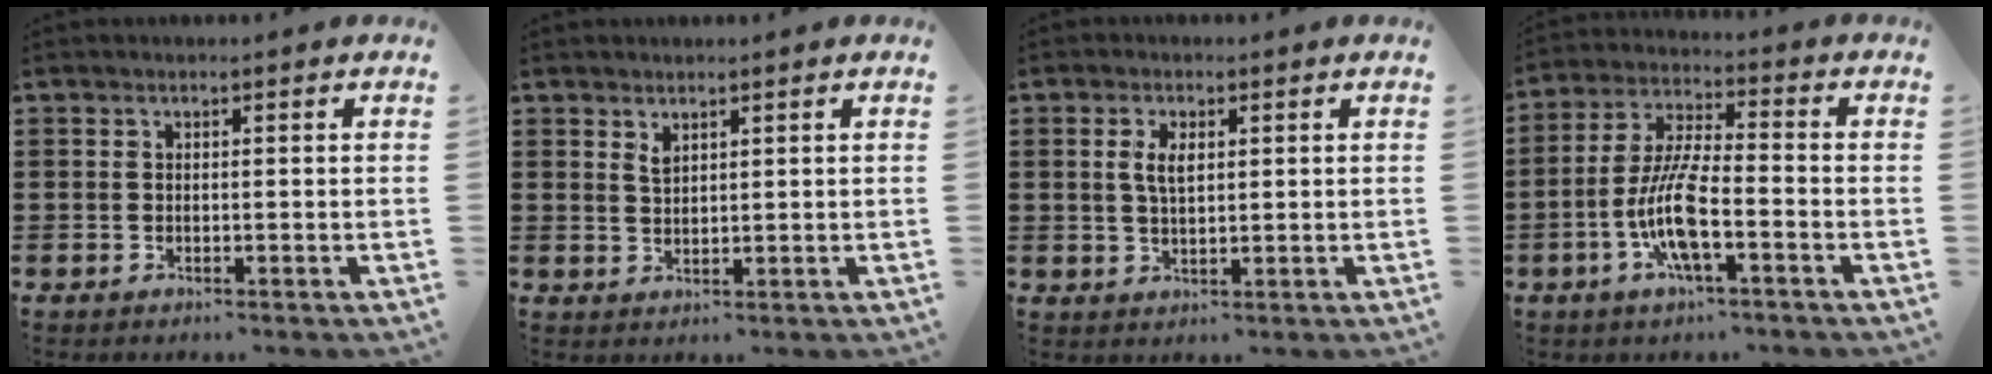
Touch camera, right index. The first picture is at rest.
{"total": 1.7, "force": [1.3, 0.7, 0.8], "torque": [-0.018, 0.003, 0.024]}
{"total": 3.5, "force": [0.8, 1.6, 3.0], "torque": [-0.064, 0.006, 0.012]}
{"total": 9.4, "force": [-3.4, 2.2, 8.5], "torque": [-0.194, -0.013, -0.072]}